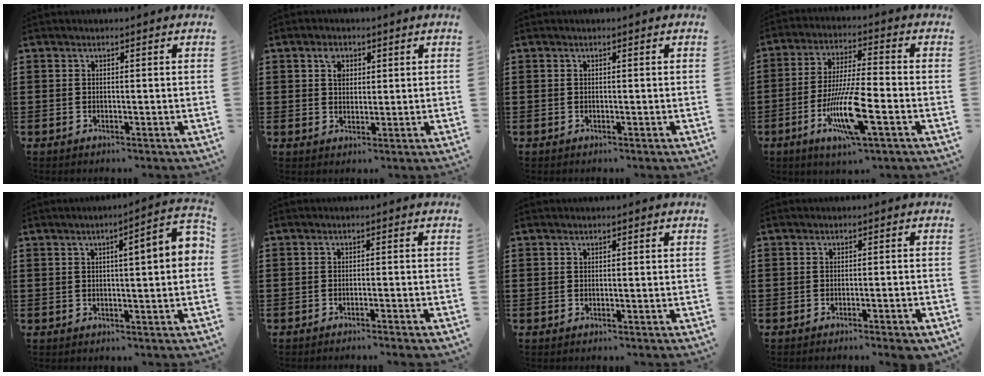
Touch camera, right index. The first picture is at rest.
{"total": 2.7, "force": [1.3, 1.9, 1.5], "torque": [-0.028, 0.005, 0.022]}
{"total": 0.0}
{"total": 11.8, "force": [-4.5, 2.2, 10.6], "torque": [-0.215, -0.008, -0.086]}
{"total": 5.3, "force": [0.7, 0.5, 5.3], "torque": [-0.080, -0.006, 0.004]}
{"total": 1.3, "force": [-1.2, -0.3, 0.4], "torque": [-0.006, 0.000, -0.024]}
{"total": 0.0}
{"total": 1.5, "force": [-1.3, -0.2, 0.6], "torque": [-0.011, -0.001, -0.025]}